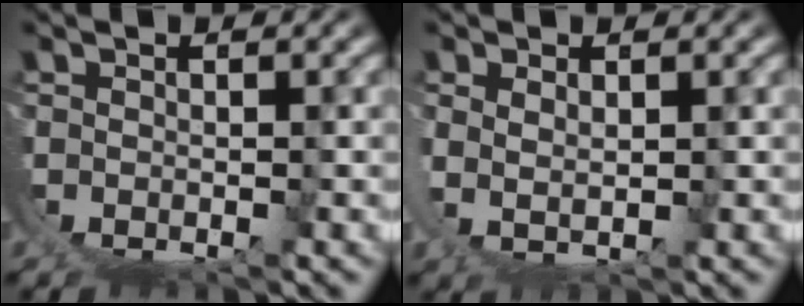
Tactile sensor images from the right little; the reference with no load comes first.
{"total": 2.8, "force": [1.9, 0.7, 1.8], "torque": [-0.046, -0.006, 0.042]}